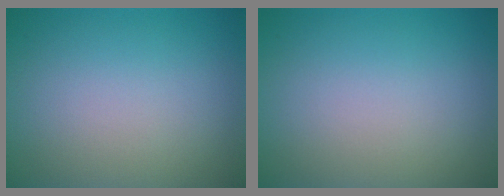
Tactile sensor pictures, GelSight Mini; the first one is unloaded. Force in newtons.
{"total": 0.0}